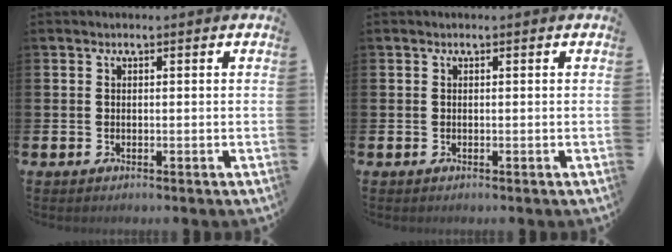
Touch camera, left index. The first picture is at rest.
{"total": 0.0}